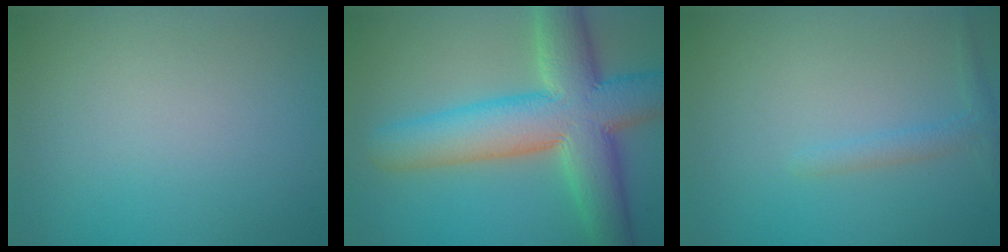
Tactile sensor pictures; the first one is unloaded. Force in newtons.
{"total": 11.2, "press": 11.1, "slide": 0.7}
{"total": 1.3, "press": 1.3, "slide": 0.1}